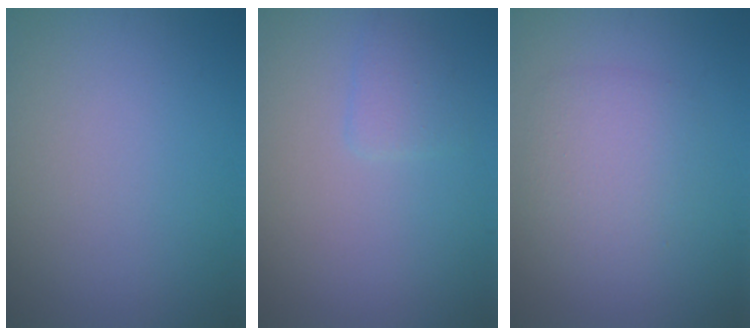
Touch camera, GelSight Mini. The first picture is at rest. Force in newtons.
{"total": 1.4, "press": 1.4, "slide": 0.1}
{"total": 2.9, "press": 2.9, "slide": 0.2}